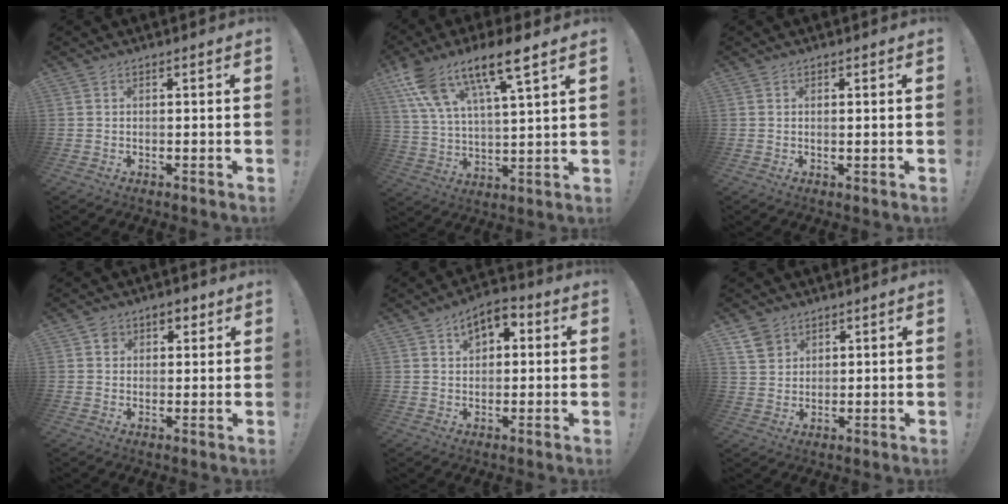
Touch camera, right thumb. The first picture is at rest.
{"total": 15.1, "force": [10.7, 3.6, 10.0], "torque": [-0.191, -0.058, 0.183]}
{"total": 0.7, "force": [0.4, 0.1, 0.5], "torque": [0.003, -0.005, 0.004]}
{"total": 4.3, "force": [1.7, 3.8, 1.1], "torque": [-0.008, 0.003, 0.029]}
{"total": 6.4, "force": [2.7, 4.3, 3.9], "torque": [-0.055, -0.003, 0.046]}
{"total": 6.0, "force": [4.0, 4.3, 1.4], "torque": [-0.024, -0.021, 0.078]}